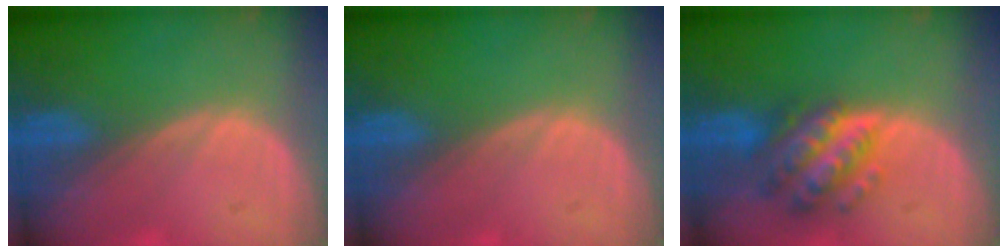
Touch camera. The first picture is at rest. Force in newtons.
{"total": 0.0}
{"total": 7.5, "press": 7.5, "slide": 0.4}